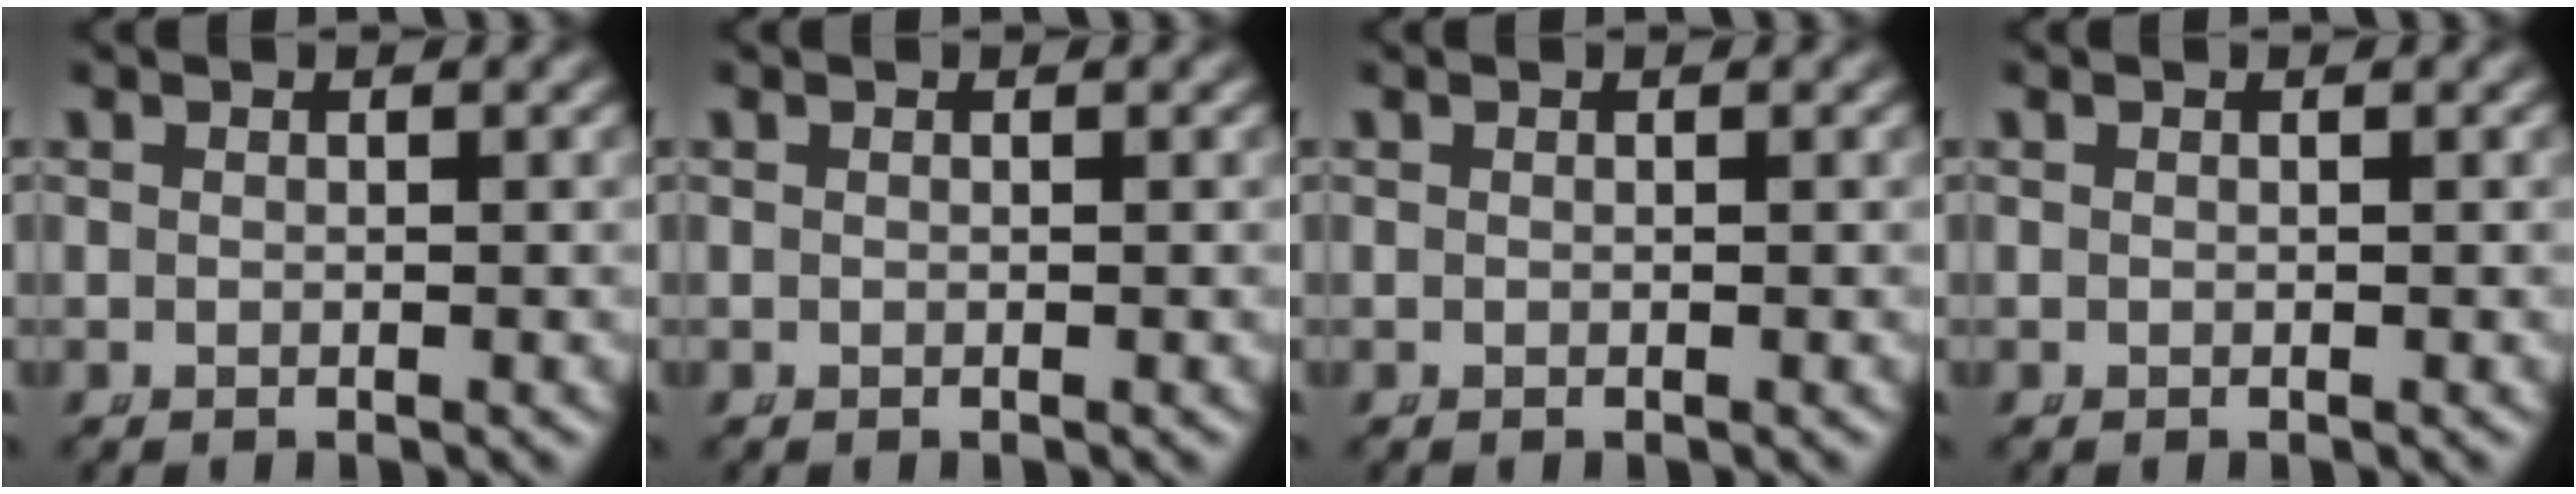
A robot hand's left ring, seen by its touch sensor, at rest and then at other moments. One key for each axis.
{"total": 0.0}
{"total": 0.0}
{"total": 0.0}